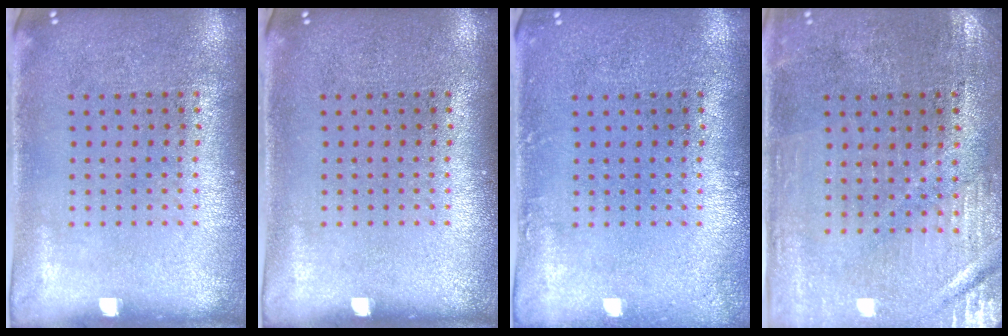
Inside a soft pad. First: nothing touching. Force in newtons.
{"total": 0.0}
{"total": 0.7, "press": 0.7, "slide": 0.1}
{"total": 0.6, "press": 0.5, "slide": 0.3}